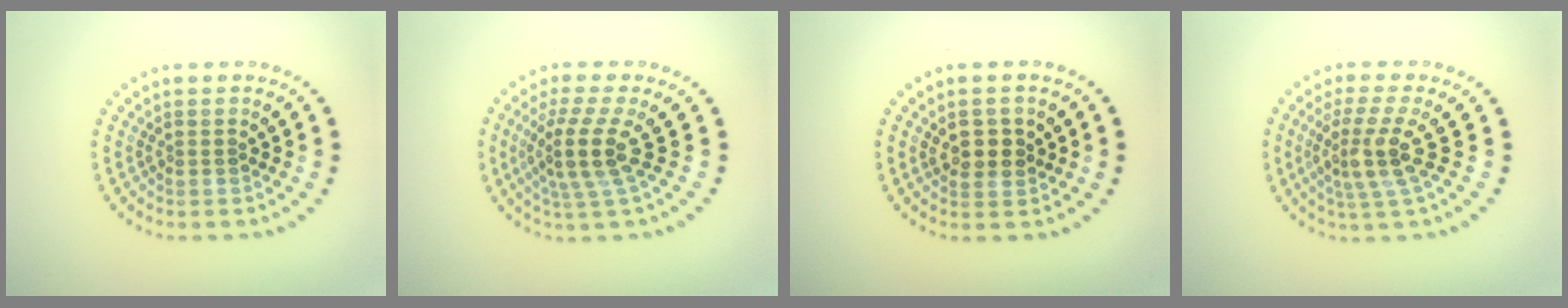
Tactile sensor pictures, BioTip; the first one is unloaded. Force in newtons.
{"total": 3.9, "press": 2.8, "slide": 2.7}
{"total": 2.5, "press": 2.4, "slide": 0.6}
{"total": 3.9, "press": 2.9, "slide": 2.7}